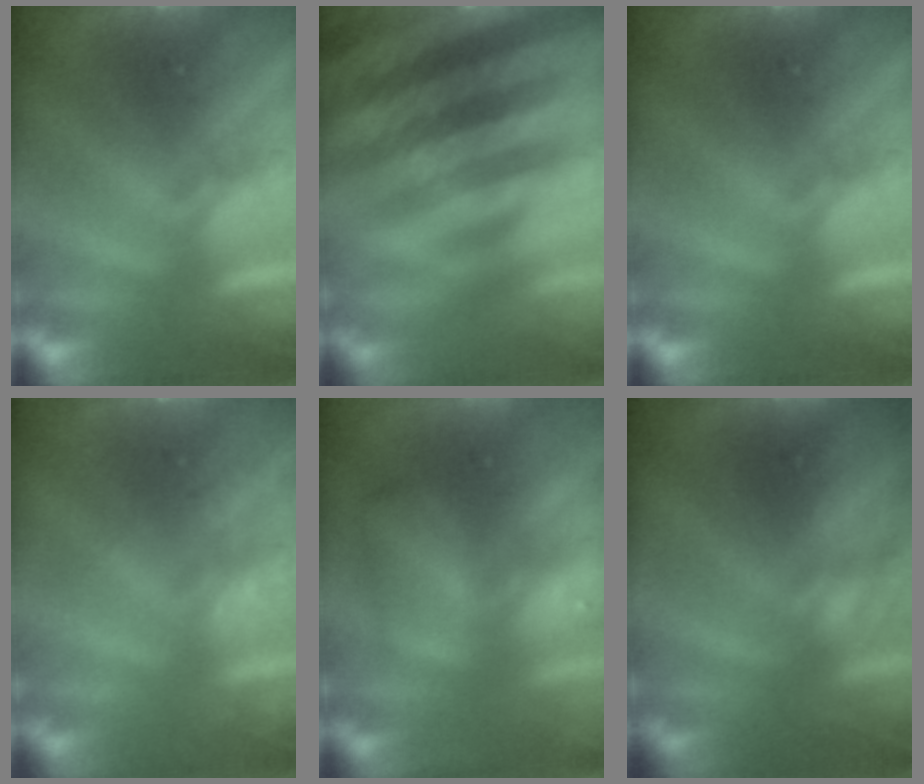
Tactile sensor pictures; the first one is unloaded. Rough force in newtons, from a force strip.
{"total": 9.6}
{"total": 0.0}
{"total": 2.0}
{"total": 6.5}
{"total": 2.3}